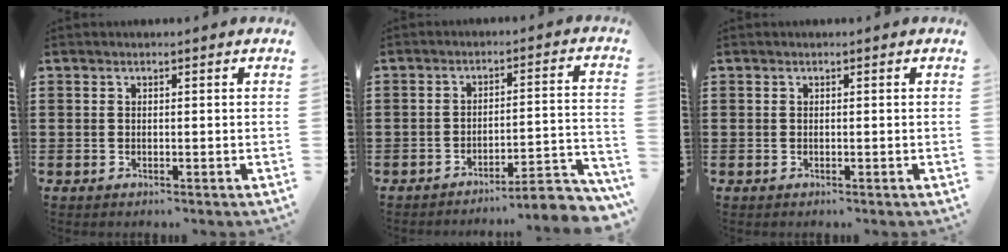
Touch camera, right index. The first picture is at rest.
{"total": 5.1, "force": [-4.5, 0.1, 2.4], "torque": [-0.038, -0.015, -0.089]}
{"total": 0.0}